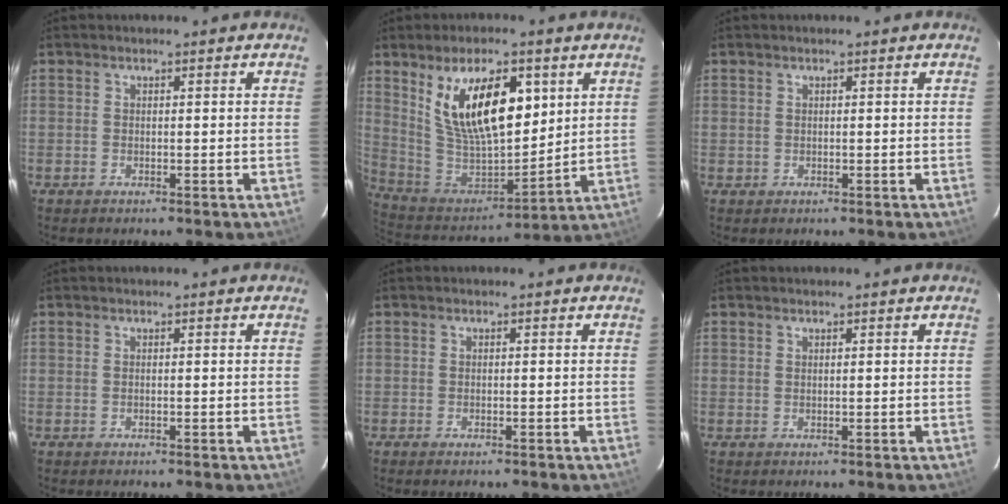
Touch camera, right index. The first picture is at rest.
{"total": 19.2, "force": [7.5, 8.9, 15.3], "torque": [-0.268, -0.002, 0.153]}
{"total": 0.8, "force": [0.0, 0.8, 0.0], "torque": [0.004, 0.004, 0.002]}
{"total": 0.0}
{"total": 0.9, "force": [-0.7, 0.4, 0.4], "torque": [-0.008, -0.004, -0.013]}
{"total": 0.6, "force": [0.4, 0.4, 0.0], "torque": [0.002, 0.001, 0.006]}